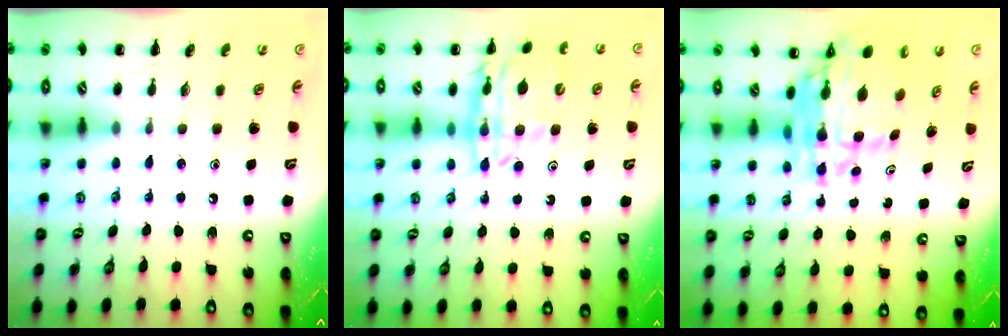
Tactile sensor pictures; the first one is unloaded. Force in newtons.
{"total": 14.4, "press": 14.0, "slide": 3.4}
{"total": 12.0, "press": 11.4, "slide": 3.8}